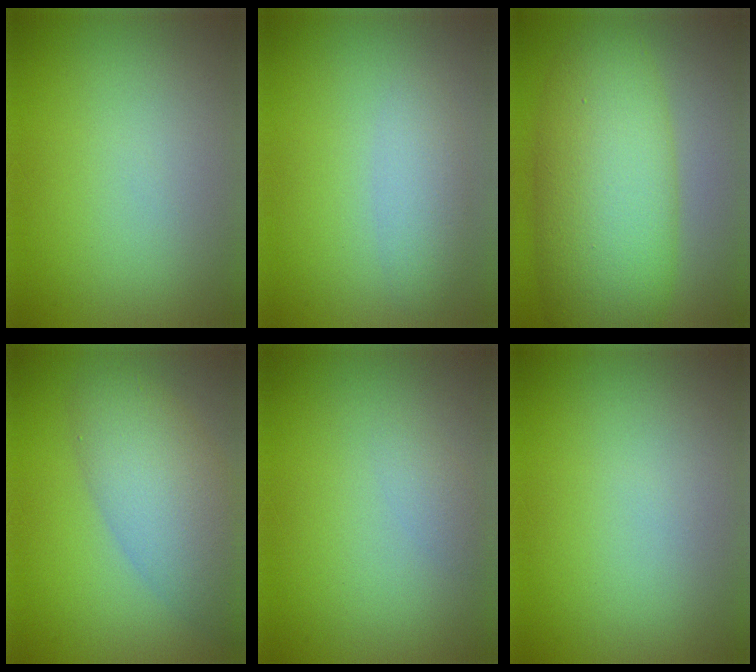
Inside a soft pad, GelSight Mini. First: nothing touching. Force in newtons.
{"total": 2.1, "press": 2.1, "slide": 0.1}
{"total": 10.2, "press": 10.2, "slide": 0.4}
{"total": 6.4, "press": 6.4, "slide": 0.4}
{"total": 1.0, "press": 1.0, "slide": 0.0}
{"total": 0.0}